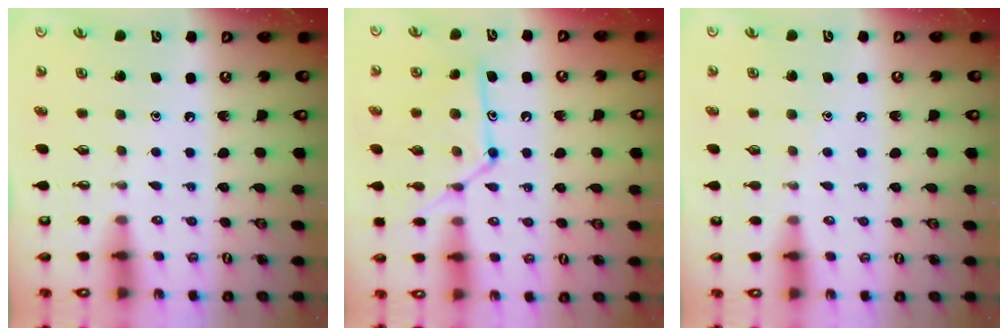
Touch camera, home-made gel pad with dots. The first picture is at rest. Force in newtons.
{"total": 13.2, "press": 13.1, "slide": 0.9}
{"total": 2.7, "press": 2.6, "slide": 0.3}